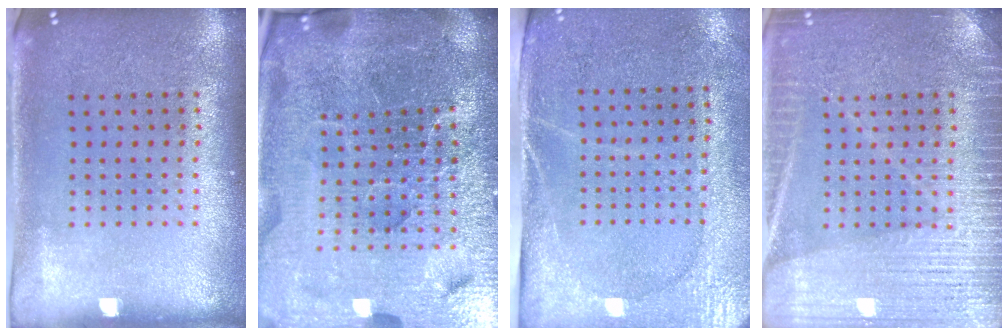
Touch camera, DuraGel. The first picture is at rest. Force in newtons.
{"total": 7.0, "press": 6.1, "slide": 3.4}
{"total": 2.9, "press": 2.5, "slide": 1.4}
{"total": 5.4, "press": 5.3, "slide": 0.9}